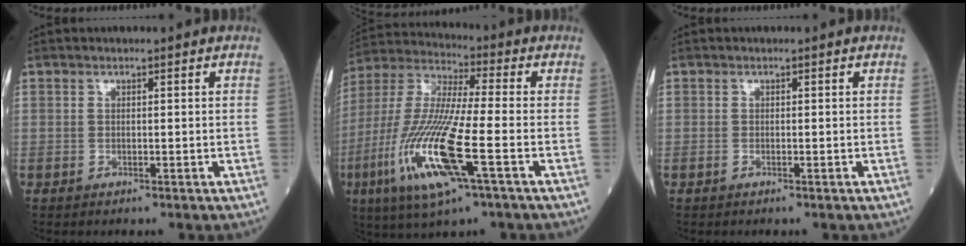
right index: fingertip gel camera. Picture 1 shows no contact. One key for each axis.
{"total": 18.0, "fx": -5.9, "fy": 2.1, "fz": 16.9, "tx": -0.369, "ty": -0.023, "tz": -0.111}
{"total": 0.0}